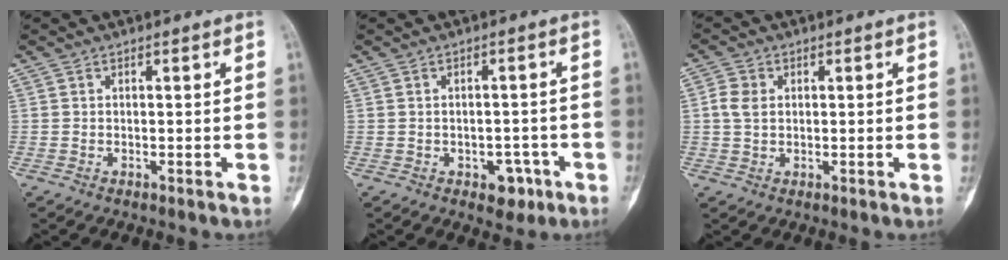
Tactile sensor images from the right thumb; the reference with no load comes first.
{"total": 4.6, "force": [-2.2, 3.0, 2.7], "torque": [-0.009, 0.016, -0.023]}
{"total": 3.6, "force": [0.6, 2.7, 2.3], "torque": [-0.048, 0.005, 0.009]}